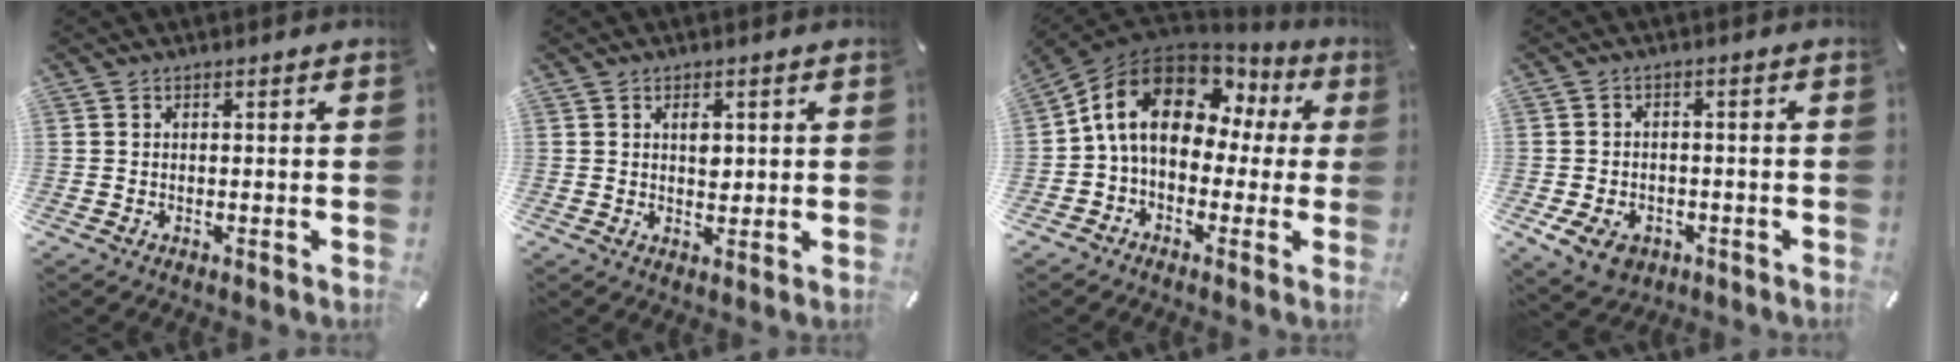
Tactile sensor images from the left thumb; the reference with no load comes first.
{"total": 3.0, "force": [0.8, 2.1, 2.0], "torque": [-0.029, -0.002, 0.009]}
{"total": 15.6, "force": [4.5, 11.1, 10.0], "torque": [-0.198, -0.011, 0.079]}
{"total": 6.8, "force": [-3.2, 4.9, 3.4], "torque": [-0.067, 0.011, -0.061]}